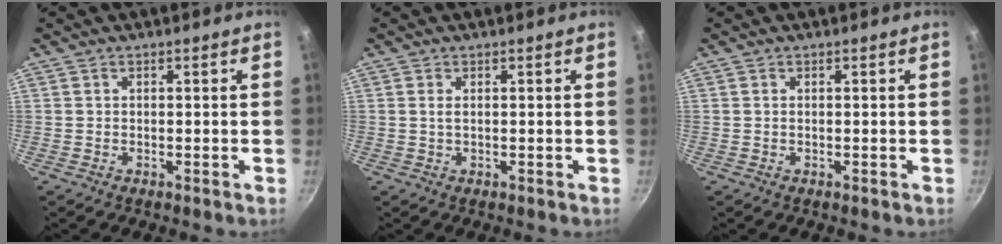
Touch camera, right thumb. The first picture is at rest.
{"total": 1.0, "force": [0.3, 0.4, 0.8], "torque": [-0.021, -0.001, 0.007]}
{"total": 0.0}